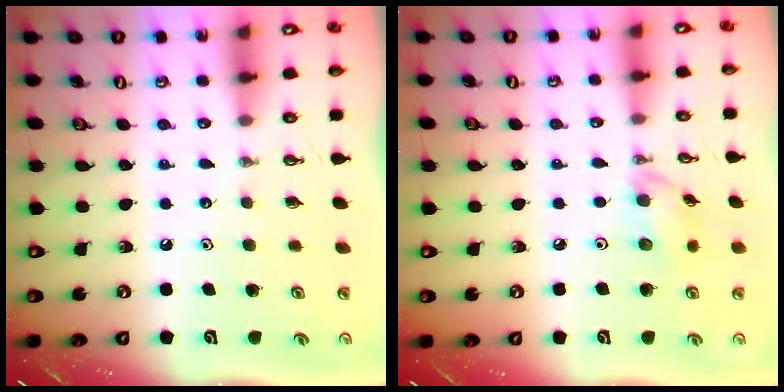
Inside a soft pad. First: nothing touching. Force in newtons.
{"total": 7.9, "press": 7.8, "slide": 1.2}